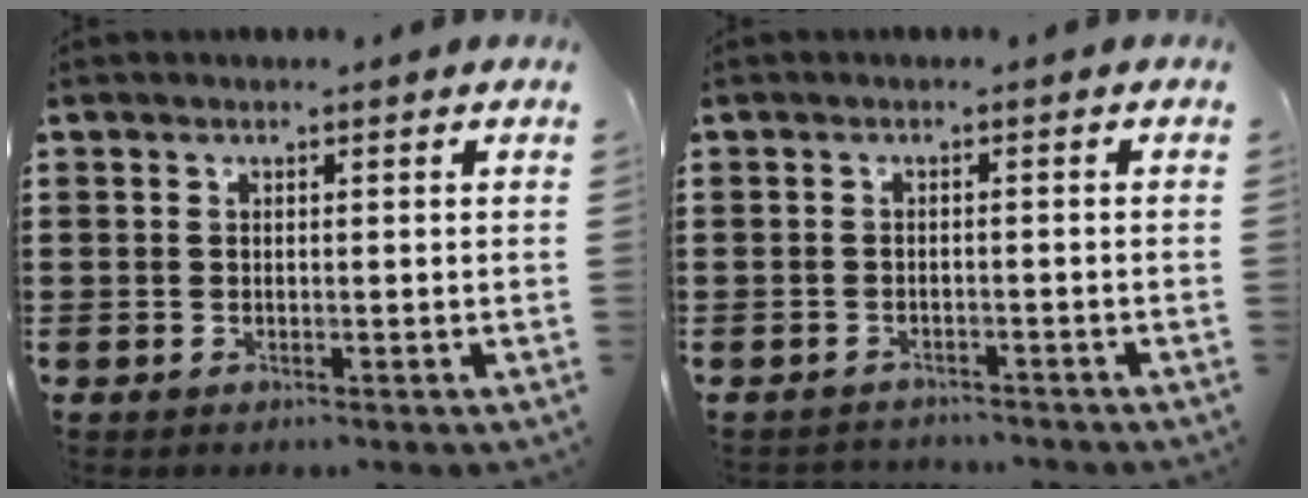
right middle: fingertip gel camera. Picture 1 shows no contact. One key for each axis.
{"total": 1.6, "fx": -1.5, "fy": 0.3, "fz": -0.1, "tx": -0.003, "ty": 0.001, "tz": -0.035}